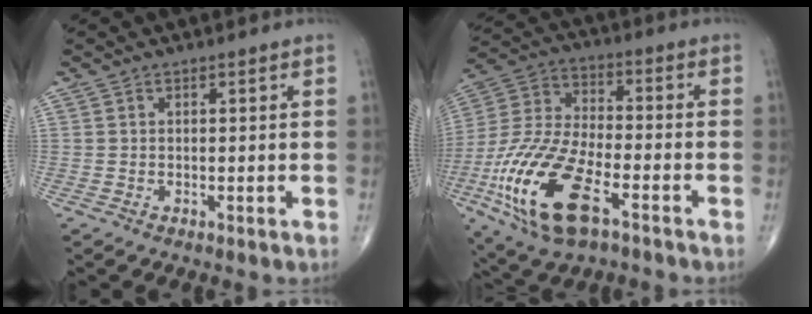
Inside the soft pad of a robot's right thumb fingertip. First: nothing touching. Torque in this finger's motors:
{"motor_torque": [0.38, 0.56, 2.07, -0.70, 0.60]}